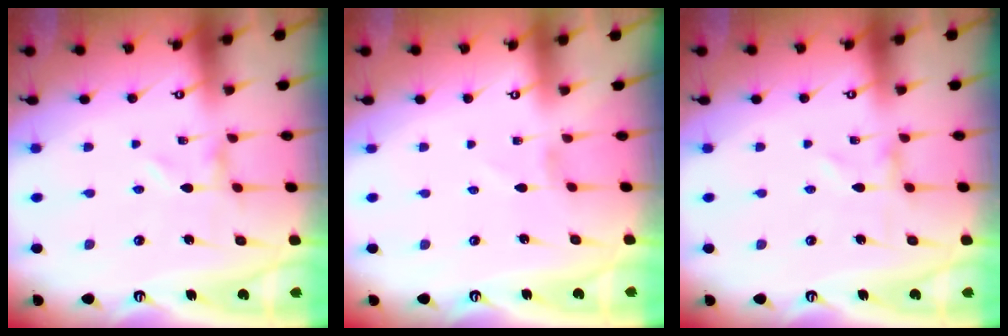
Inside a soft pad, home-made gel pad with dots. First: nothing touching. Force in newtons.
{"total": 0.7, "press": 0.7, "slide": 0.2}
{"total": 0.5, "press": 0.5, "slide": 0.2}